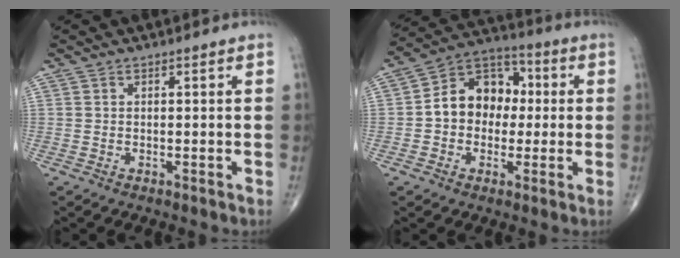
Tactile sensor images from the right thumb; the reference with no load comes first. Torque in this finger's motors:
{"motor_torque": [1.35, 1.69, 0.95, -0.20, 0.05]}